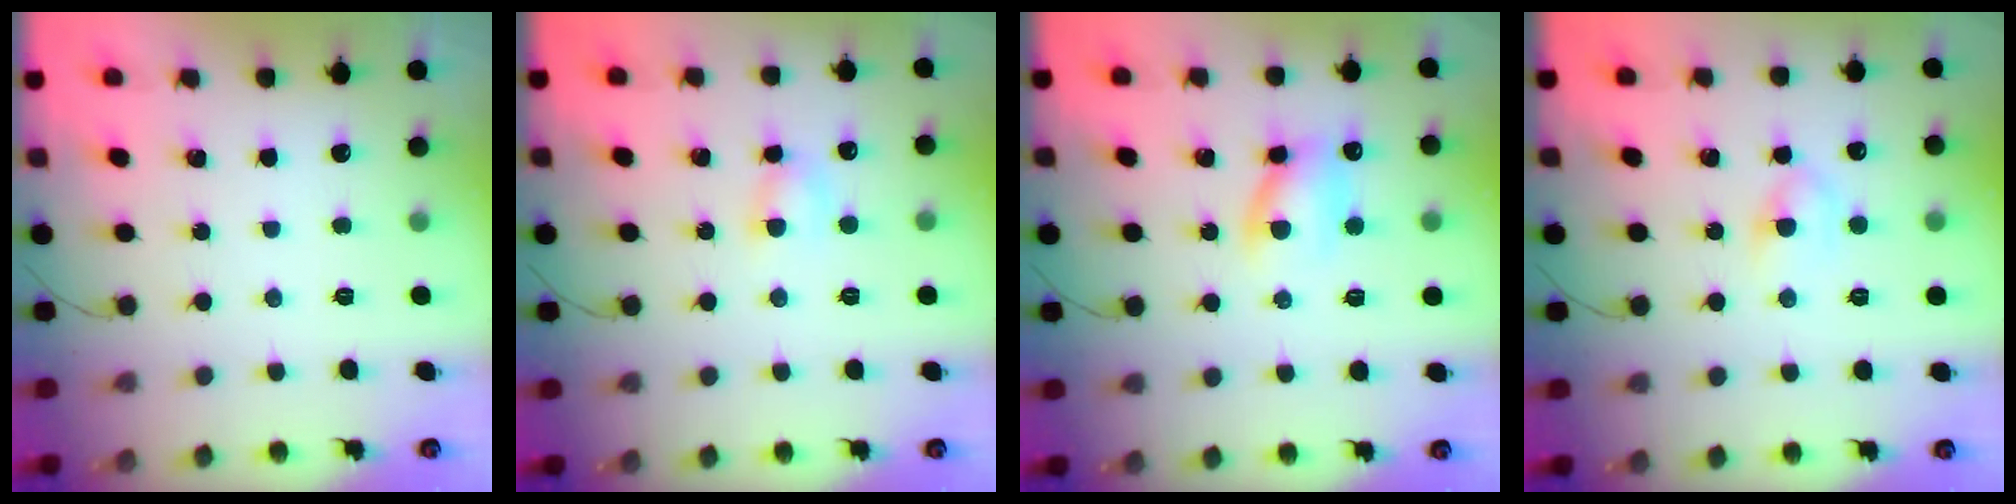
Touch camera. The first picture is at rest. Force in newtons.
{"total": 3.8, "press": 3.6, "slide": 1.3}
{"total": 9.2, "press": 9.0, "slide": 1.7}
{"total": 5.0, "press": 4.9, "slide": 1.1}